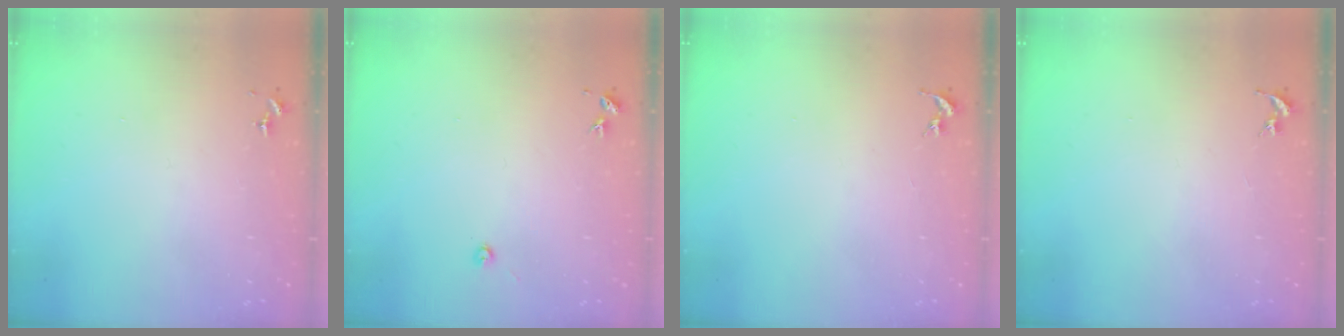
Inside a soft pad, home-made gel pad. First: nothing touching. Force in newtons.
{"total": 4.1, "press": 4.1, "slide": 0.4}
{"total": 0.0}
{"total": 0.0}